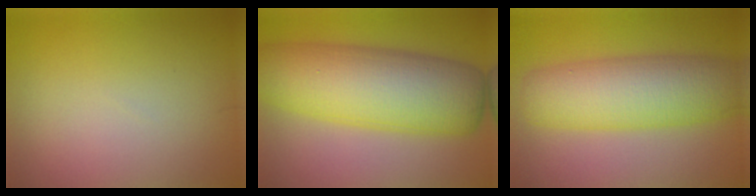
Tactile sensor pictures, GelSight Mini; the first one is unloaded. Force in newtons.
{"total": 11.8, "press": 11.8, "slide": 0.0}
{"total": 8.9, "press": 8.9, "slide": 0.1}